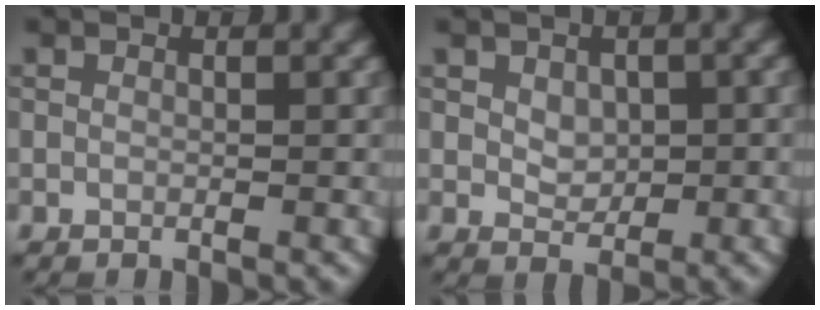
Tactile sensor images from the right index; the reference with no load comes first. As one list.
[{"total": 2.0, "force": [0.3, 1.4, 1.3], "torque": [-0.021, -0.003, 0.010]}]